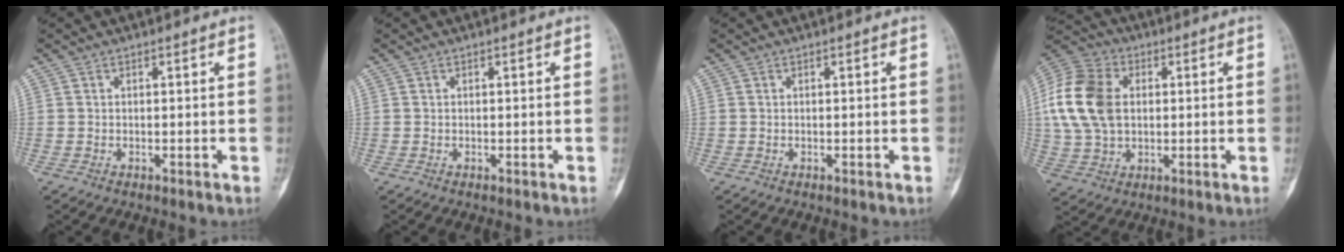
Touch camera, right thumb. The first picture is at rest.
{"total": 0.0}
{"total": 0.0}
{"total": 15.6, "force": [2.0, 11.1, 10.8], "torque": [-0.205, 0.014, 0.034]}